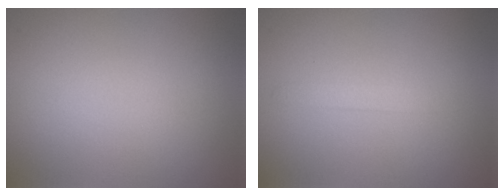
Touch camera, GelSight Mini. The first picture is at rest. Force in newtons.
{"total": 0.9, "press": 0.9, "slide": 0.1}